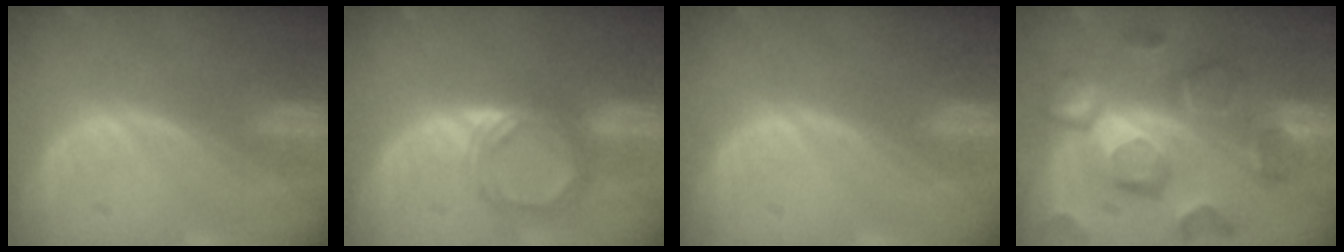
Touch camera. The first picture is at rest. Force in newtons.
{"total": 5.3, "press": 4.9, "slide": 1.9}
{"total": 0.0}
{"total": 12.4, "press": 12.4, "slide": 1.1}